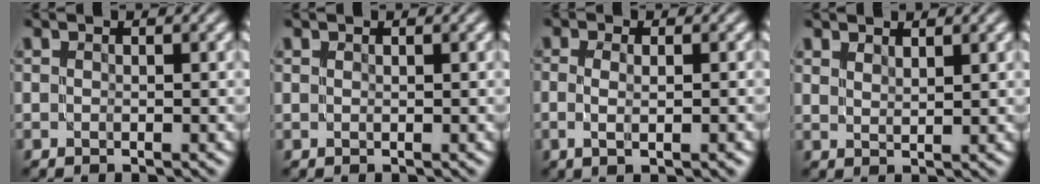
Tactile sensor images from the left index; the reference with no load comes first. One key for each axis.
{"total": 0.0}
{"total": 3.1, "fx": -0.2, "fy": 1.2, "fz": 2.8, "tx": -0.033, "ty": 0.000, "tz": -0.004}
{"total": 1.3, "fx": 1.3, "fy": 0.0, "fz": 0.2, "tx": -0.003, "ty": -0.001, "tz": 0.025}